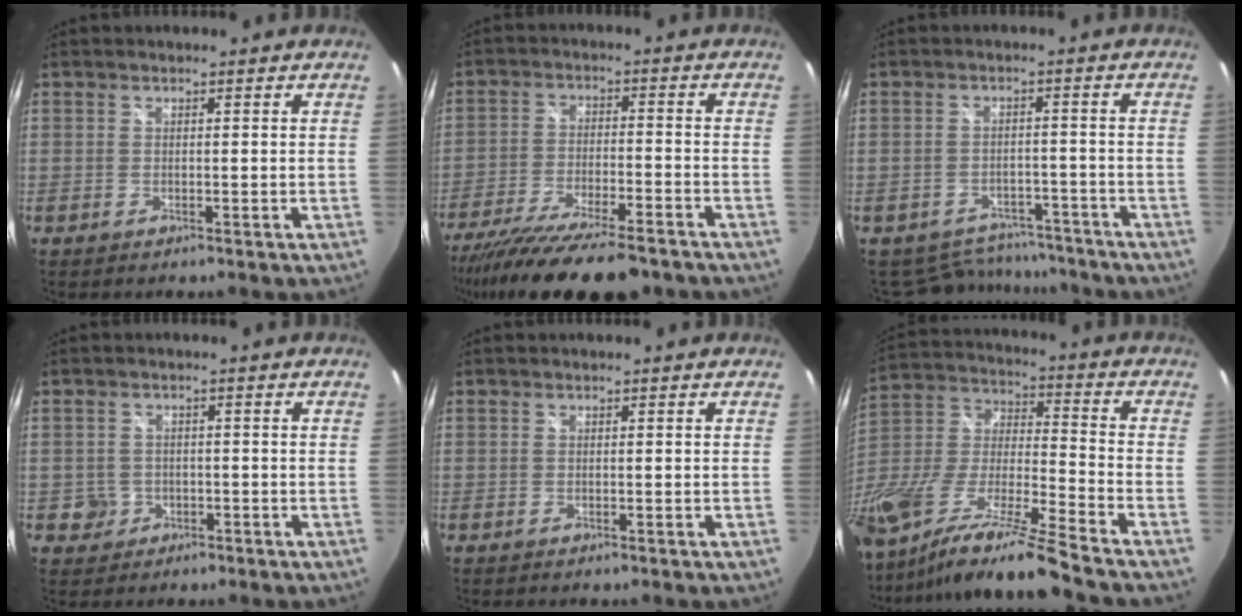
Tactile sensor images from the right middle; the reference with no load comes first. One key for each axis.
{"total": 18.9, "fx": -15.5, "fy": 3.6, "fz": 10.2, "tx": -0.199, "ty": -0.046, "tz": -0.249}
{"total": 9.6, "fx": -8.3, "fy": 4.6, "fz": 1.5, "tx": -0.040, "ty": 0.017, "tz": -0.104}
{"total": 3.5, "fx": -1.1, "fy": 3.3, "fz": 0.3, "tx": -0.013, "ty": 0.006, "tz": -0.013}
{"total": 0.0}
{"total": 21.5, "fx": -16.1, "fy": 0.8, "fz": 14.2, "tx": -0.253, "ty": -0.043, "tz": -0.302}